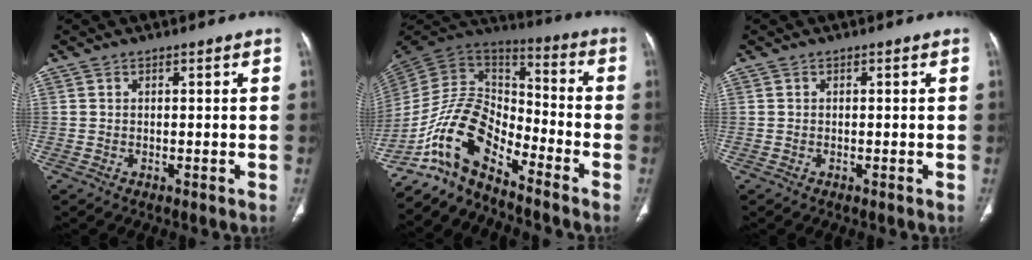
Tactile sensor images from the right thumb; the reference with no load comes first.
{"total": 13.9, "force": [-10.0, 5.7, 7.7], "torque": [-0.132, 0.096, -0.200]}
{"total": 0.0}